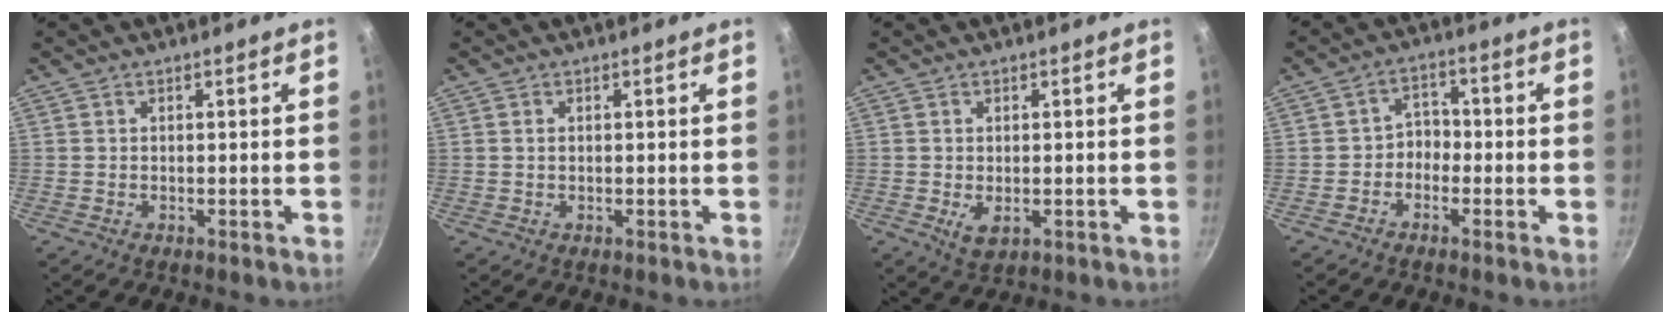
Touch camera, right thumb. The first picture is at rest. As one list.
[{"total": 0.7, "force": [0.2, 0.5, 0.5], "torque": [-0.009, 0.002, 0.003]}, {"total": 3.2, "force": [-0.6, 1.9, 2.5], "torque": [-0.042, -0.012, -0.002]}, {"total": 3.7, "force": [-1.6, 2.9, 1.6], "torque": [0.000, 0.025, -0.033]}]